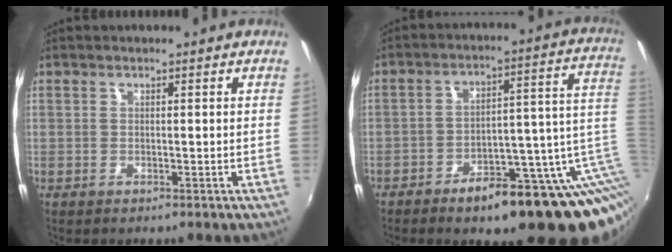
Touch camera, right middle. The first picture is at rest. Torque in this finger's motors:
{"motor_torque": [1.07, -1.07, 0.38, 0.11]}